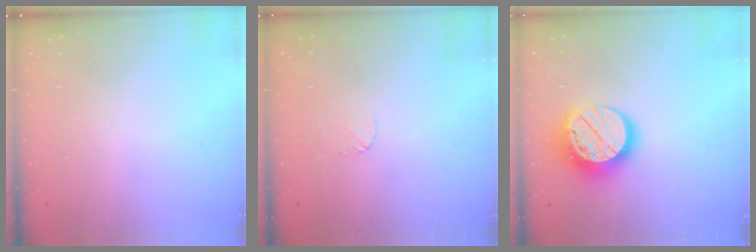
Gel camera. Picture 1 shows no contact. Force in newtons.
{"total": 4.0, "press": 4.0, "slide": 0.3}
{"total": 16.1, "press": 16.1, "slide": 1.2}